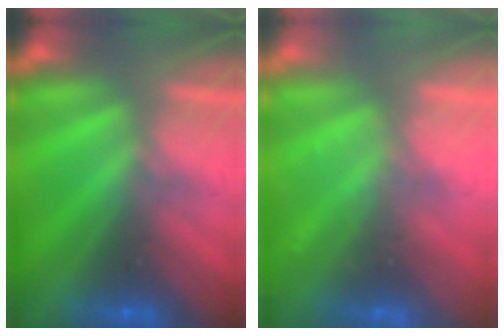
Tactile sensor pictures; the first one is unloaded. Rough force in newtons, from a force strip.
{"total": 2.3}